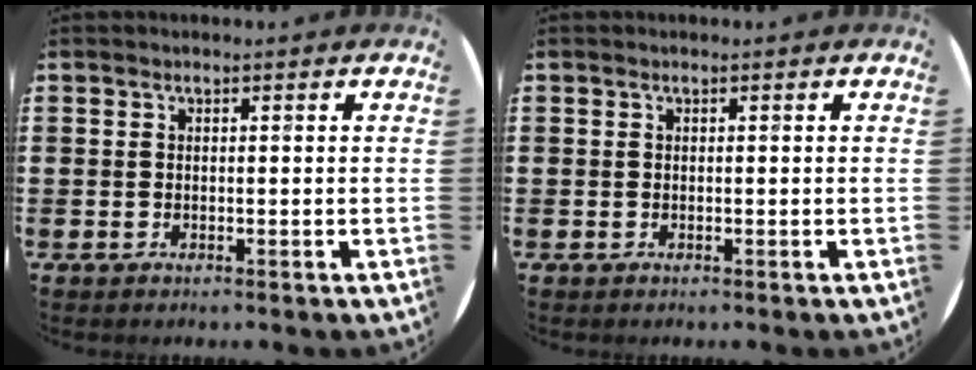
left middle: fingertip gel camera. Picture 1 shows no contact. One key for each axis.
{"total": 0.0}